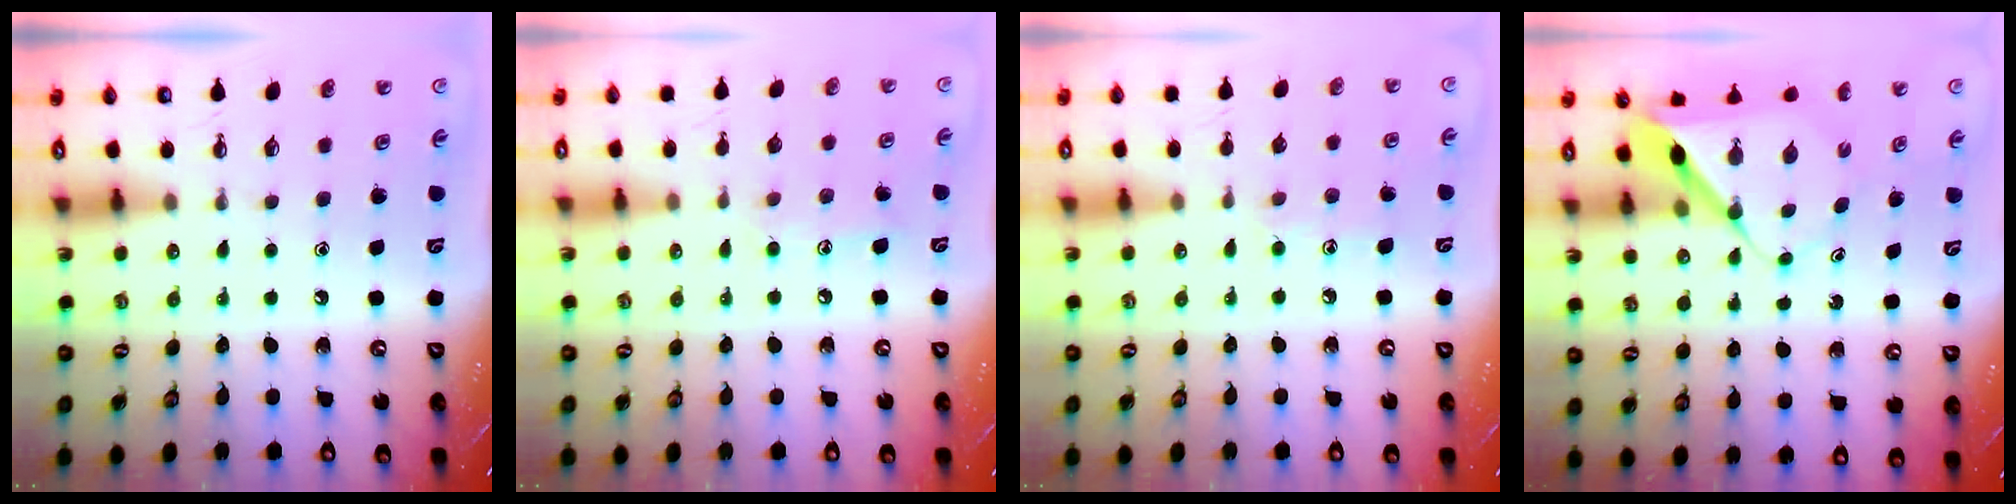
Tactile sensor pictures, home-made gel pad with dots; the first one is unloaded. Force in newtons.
{"total": 6.5, "press": 6.5, "slide": 0.3}
{"total": 7.1, "press": 7.1, "slide": 0.7}
{"total": 8.4, "press": 8.4, "slide": 0.8}